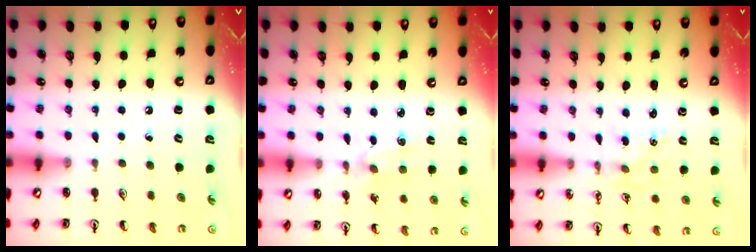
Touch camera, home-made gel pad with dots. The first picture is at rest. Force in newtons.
{"total": 1.3, "press": 1.2, "slide": 0.2}
{"total": 1.0, "press": 1.0, "slide": 0.2}